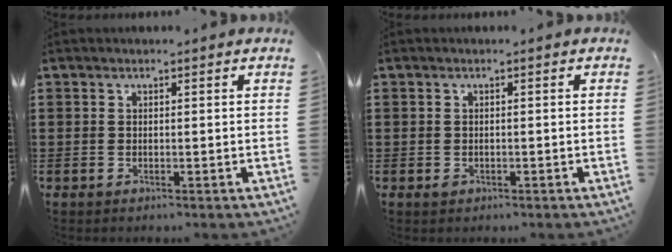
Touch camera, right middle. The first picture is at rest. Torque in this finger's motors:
{"motor_torque": [0.32, -0.40, 0.00, 0.01]}